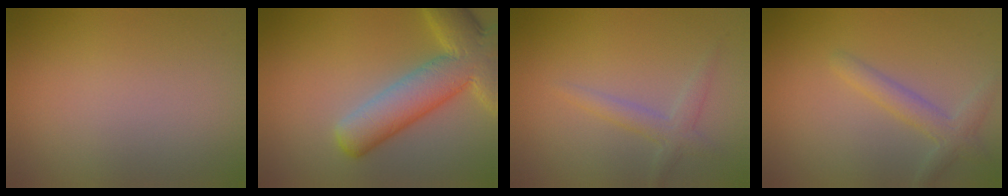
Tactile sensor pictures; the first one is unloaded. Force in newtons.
{"total": 8.7, "press": 8.7, "slide": 0.5}
{"total": 1.9, "press": 1.9, "slide": 0.1}
{"total": 2.5, "press": 2.5, "slide": 0.1}